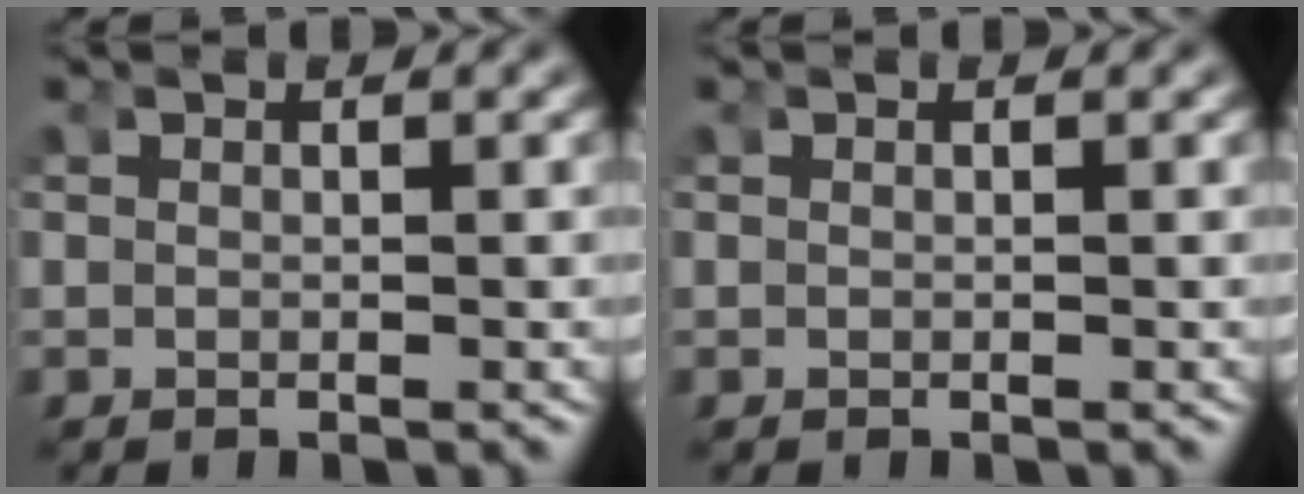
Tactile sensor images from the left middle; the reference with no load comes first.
{"total": 0.0}